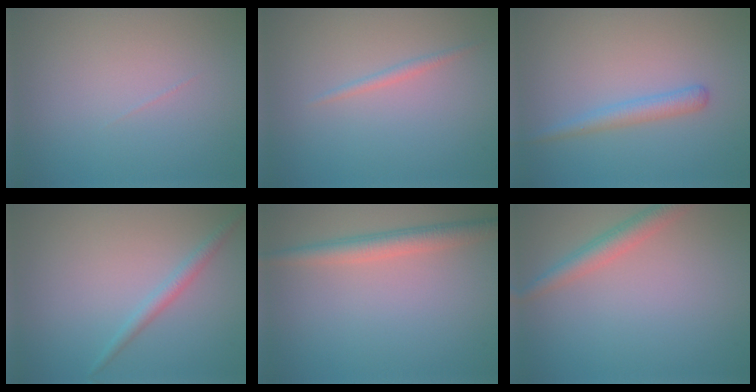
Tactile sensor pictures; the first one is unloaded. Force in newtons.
{"total": 0.8, "press": 0.8, "slide": 0.0}
{"total": 2.0, "press": 2.0, "slide": 0.1}
{"total": 1.6, "press": 1.6, "slide": 0.0}
{"total": 3.0, "press": 3.0, "slide": 0.1}
{"total": 2.9, "press": 2.9, "slide": 0.1}